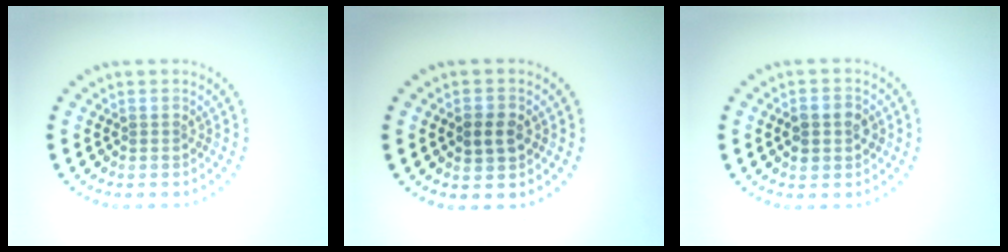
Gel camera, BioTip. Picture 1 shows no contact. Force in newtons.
{"total": 2.3, "press": 2.3, "slide": 0.1}
{"total": 2.7, "press": 2.7, "slide": 0.1}